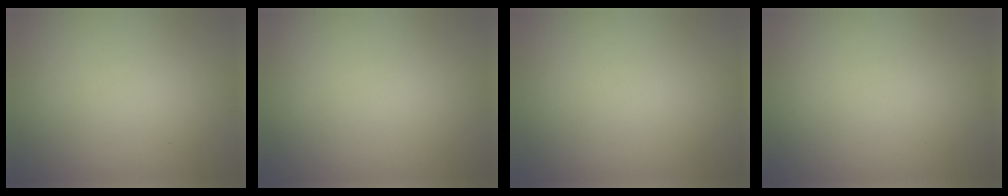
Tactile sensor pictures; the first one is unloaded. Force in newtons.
{"total": 0.0}
{"total": 0.0}
{"total": 0.0}